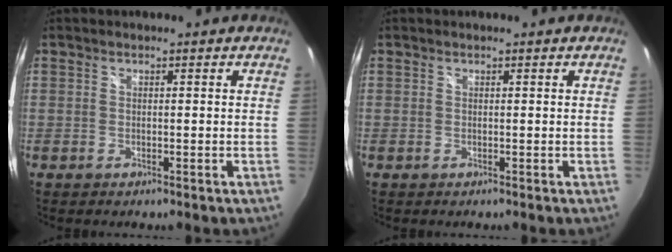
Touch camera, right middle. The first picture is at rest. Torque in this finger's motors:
{"motor_torque": [0.00, 0.00, 0.00, 0.00]}